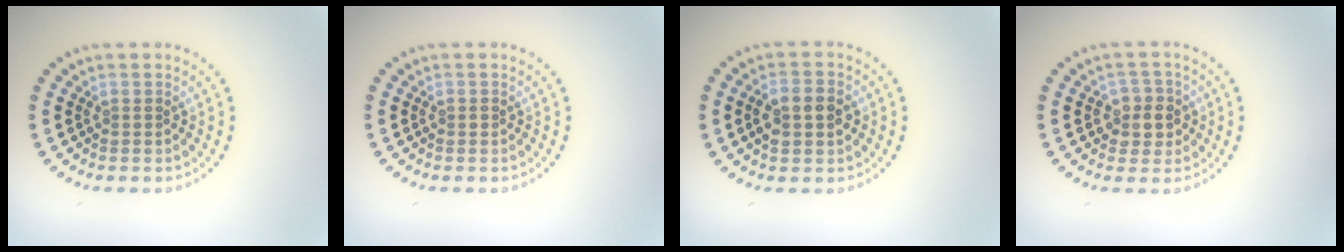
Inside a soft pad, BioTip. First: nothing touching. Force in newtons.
{"total": 0.5, "press": 0.5, "slide": 0.1}
{"total": 3.6, "press": 3.6, "slide": 0.2}
{"total": 2.8, "press": 2.6, "slide": 1.1}